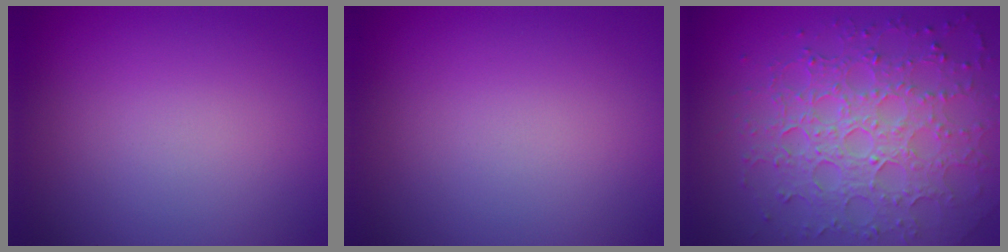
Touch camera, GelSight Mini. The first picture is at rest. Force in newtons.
{"total": 0.0}
{"total": 7.8, "press": 5.7, "slide": 5.2}